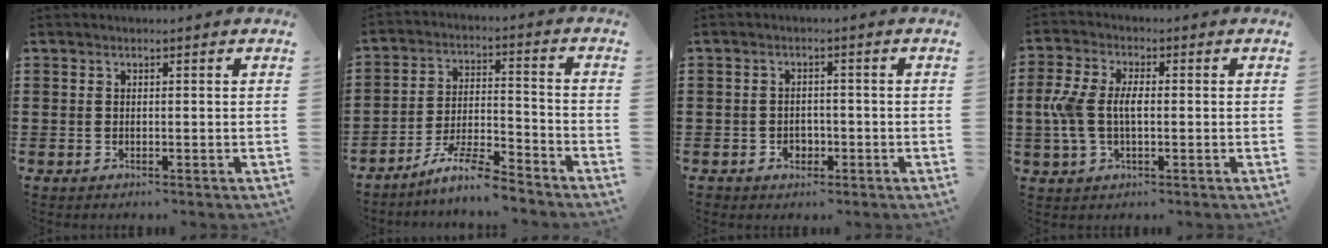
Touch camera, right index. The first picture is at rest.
{"total": 7.5, "force": [-6.6, 0.4, 3.6], "torque": [-0.074, 0.003, -0.127]}
{"total": 2.0, "force": [-1.0, 1.7, 0.5], "torque": [-0.015, 0.002, -0.024]}
{"total": 6.3, "force": [-0.4, 3.2, 5.4], "torque": [-0.143, -0.008, -0.019]}